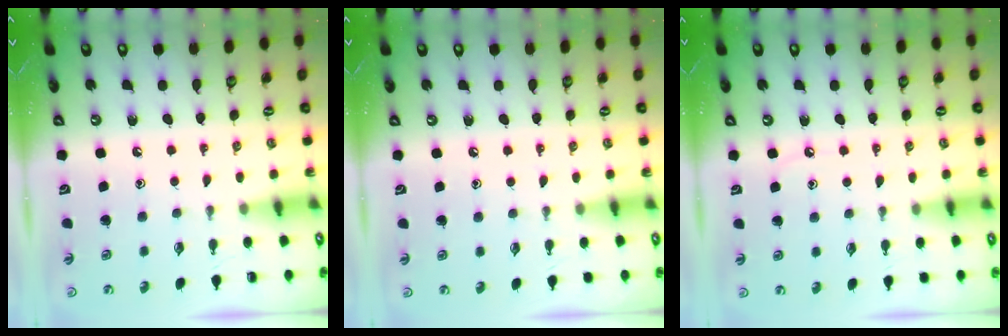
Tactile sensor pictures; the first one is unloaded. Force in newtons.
{"total": 3.9, "press": 3.9, "slide": 0.5}
{"total": 4.7, "press": 4.7, "slide": 0.6}